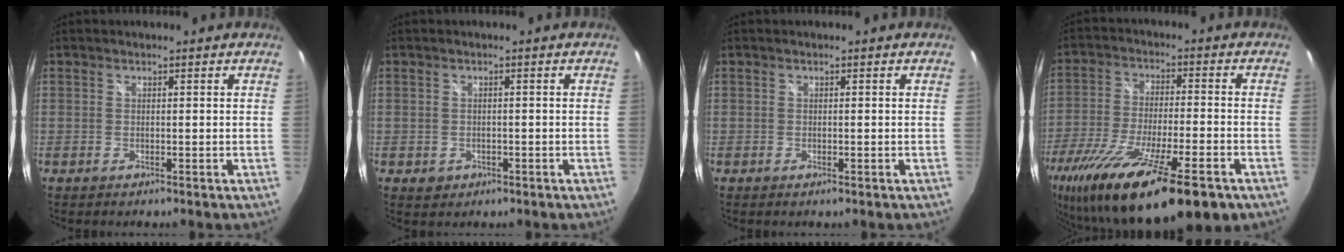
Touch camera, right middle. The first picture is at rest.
{"total": 2.5, "force": [-0.9, 2.1, 1.0], "torque": [-0.022, -0.002, -0.008]}
{"total": 0.5, "force": [-0.3, 0.2, 0.4], "torque": [-0.006, -0.002, -0.006]}
{"total": 25.3, "force": [-16.7, 6.0, 18.1], "torque": [-0.338, -0.069, -0.271]}